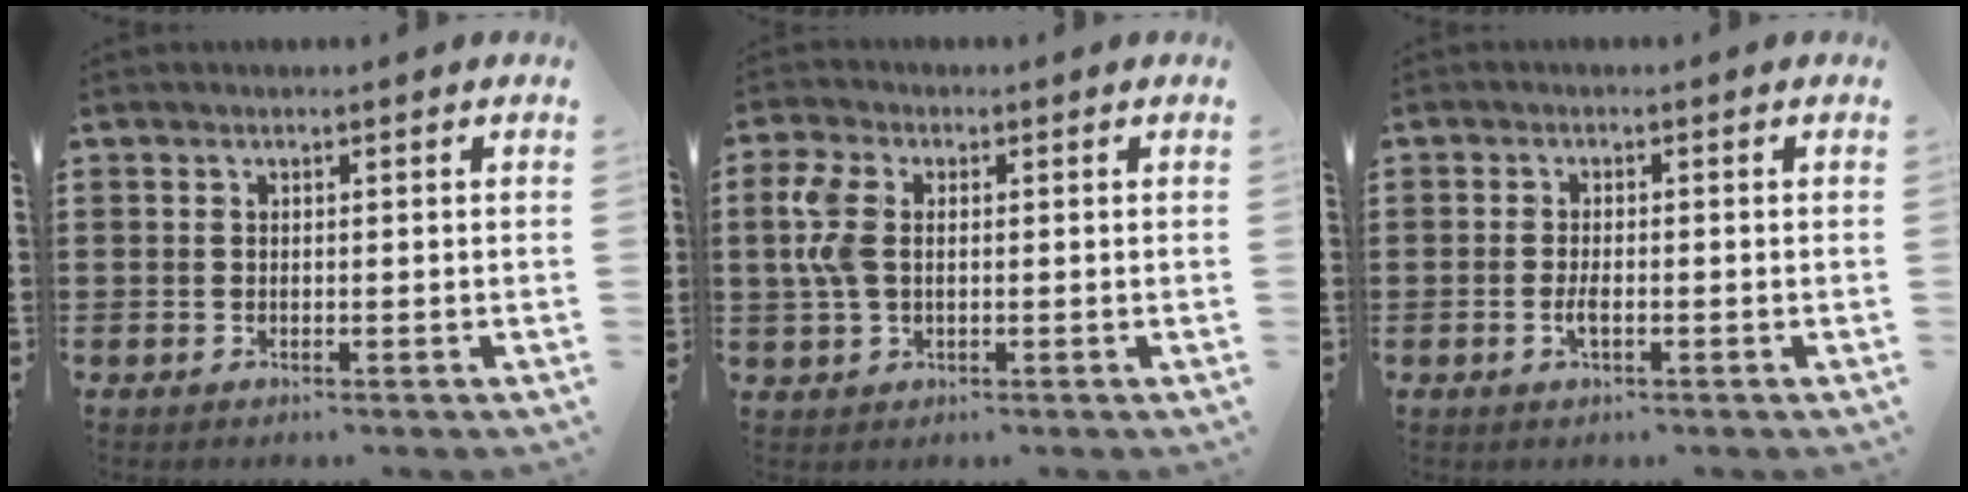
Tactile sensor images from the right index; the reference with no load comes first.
{"total": 6.1, "force": [1.0, 3.7, 4.8], "torque": [-0.129, 0.002, 0.009]}
{"total": 2.1, "force": [-0.6, 0.6, 1.9], "torque": [-0.042, -0.004, -0.013]}